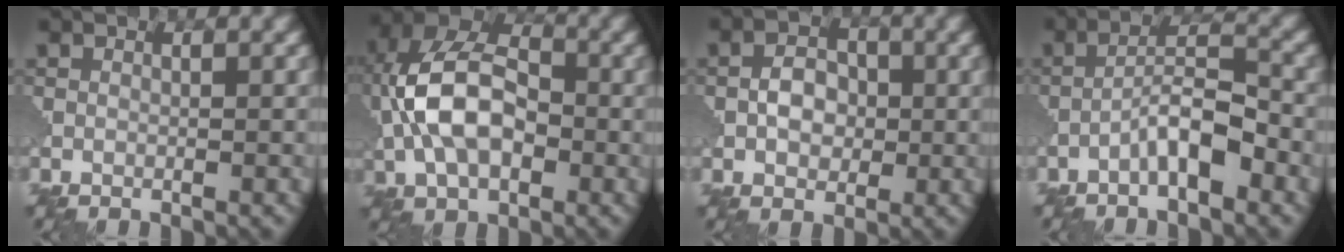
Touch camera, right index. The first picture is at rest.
{"total": 9.6, "force": [-0.7, 6.0, 7.5], "torque": [-0.158, 0.018, -0.026]}
{"total": 3.2, "force": [-0.3, 2.4, 2.2], "torque": [-0.036, 0.005, -0.011]}
{"total": 4.4, "force": [-2.4, 1.0, 3.5], "torque": [-0.060, 0.018, -0.051]}